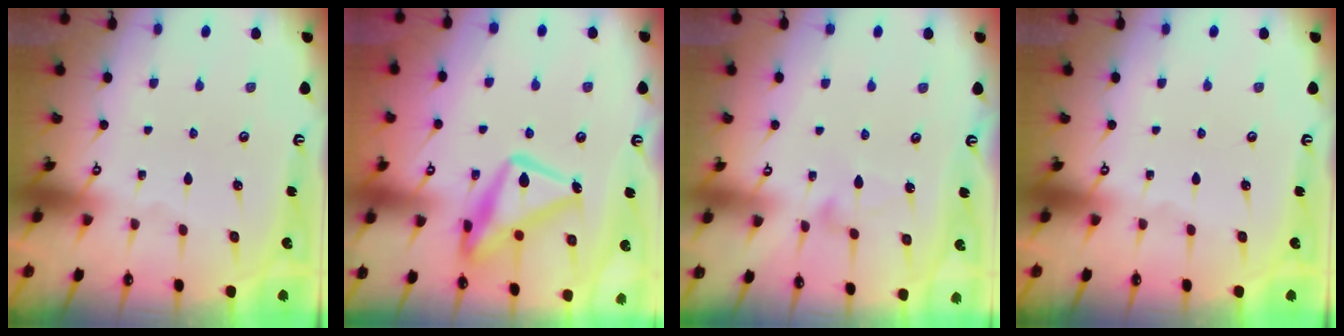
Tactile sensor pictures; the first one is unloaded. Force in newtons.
{"total": 17.8, "press": 17.7, "slide": 1.5}
{"total": 4.8, "press": 4.7, "slide": 0.3}
{"total": 0.0}